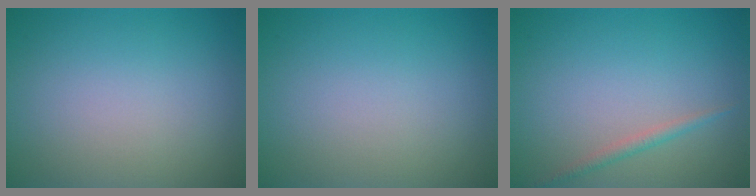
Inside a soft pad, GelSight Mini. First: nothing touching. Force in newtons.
{"total": 0.0}
{"total": 1.2, "press": 1.1, "slide": 0.1}